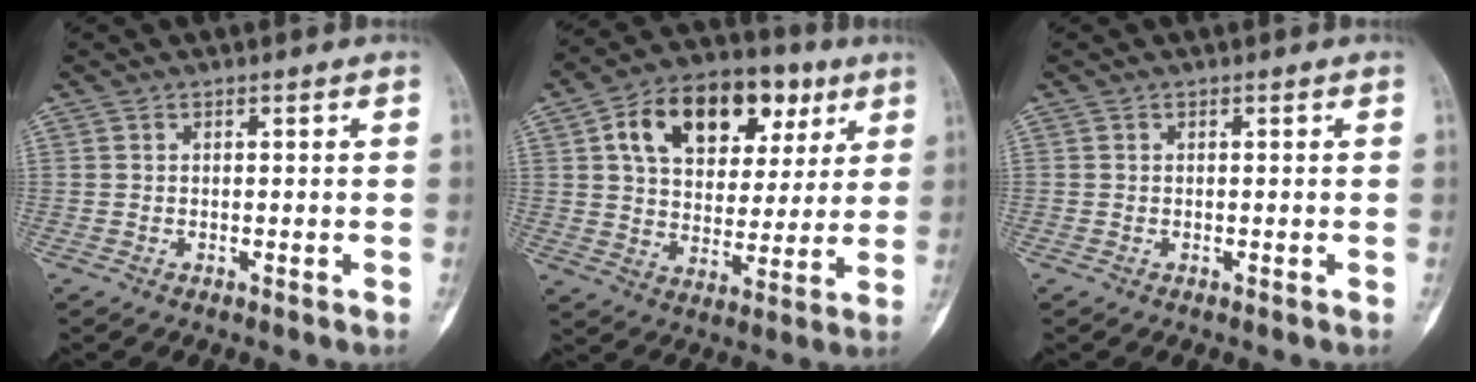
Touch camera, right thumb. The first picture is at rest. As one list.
[{"total": 19.8, "force": [7.9, 12.8, 12.8], "torque": [-0.163, 0.001, 0.122]}, {"total": 0.0}]